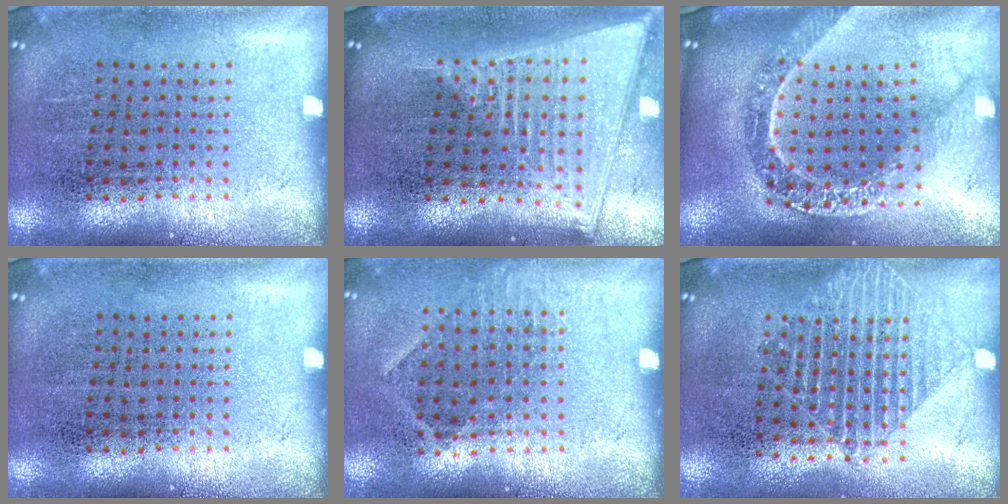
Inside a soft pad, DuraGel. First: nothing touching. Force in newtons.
{"total": 2.2, "press": 1.8, "slide": 1.2}
{"total": 2.7, "press": 2.2, "slide": 1.6}
{"total": 0.0}
{"total": 0.9, "press": 0.8, "slide": 0.6}
{"total": 1.4, "press": 1.2, "slide": 0.8}